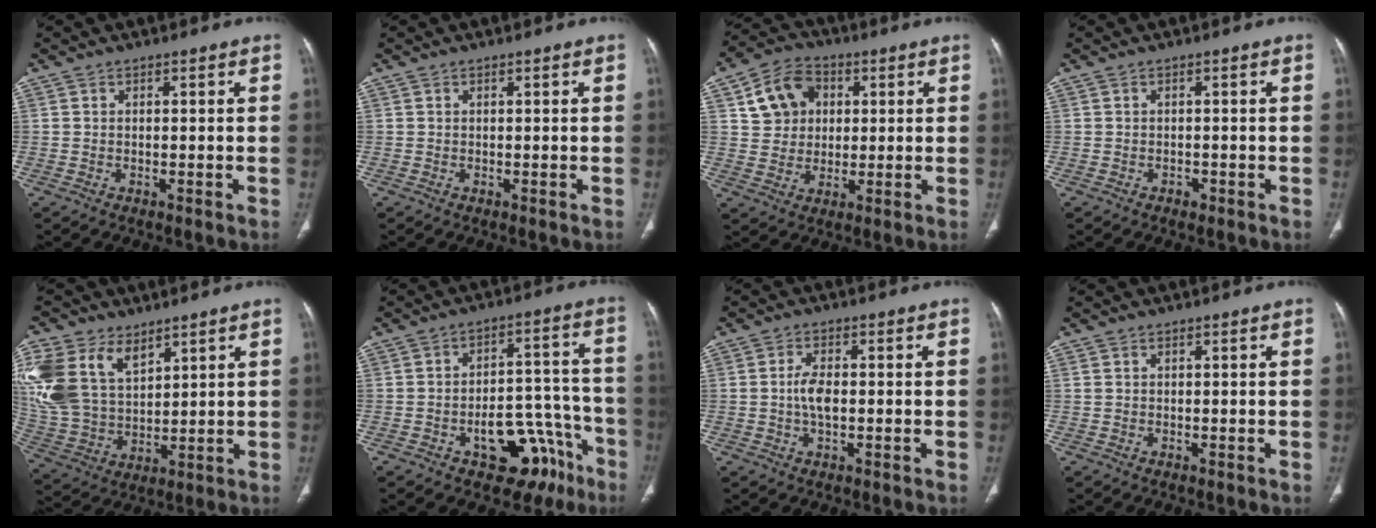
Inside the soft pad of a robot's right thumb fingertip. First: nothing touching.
{"total": 0.0}
{"total": 10.6, "force": [3.1, 8.9, 5.0], "torque": [-0.059, 0.004, 0.051]}
{"total": 1.0, "force": [-0.6, 0.7, 0.3], "torque": [-0.002, 0.002, -0.009]}
{"total": 18.7, "force": [9.0, 11.9, 11.2], "torque": [-0.246, -0.015, 0.185]}
{"total": 15.7, "force": [-8.6, 8.9, 9.7], "torque": [-0.074, 0.083, -0.111]}
{"total": 4.1, "force": [-0.2, 2.0, 3.6], "torque": [-0.073, 0.005, -0.007]}
{"total": 0.5, "force": [0.3, 0.3, 0.3], "torque": [-0.007, 0.006, 0.006]}